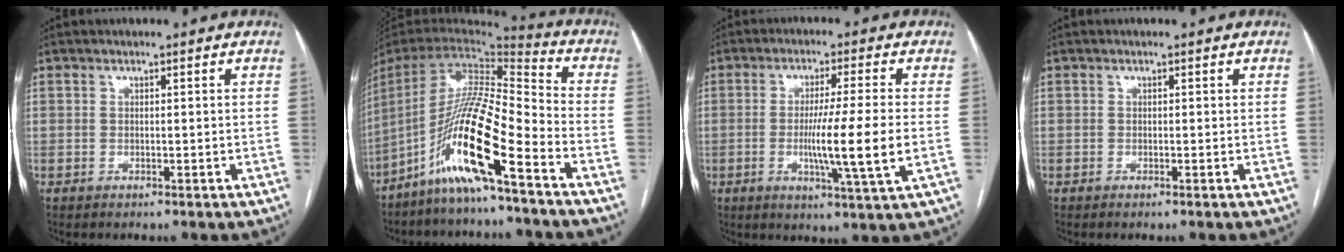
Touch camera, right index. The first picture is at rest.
{"total": 17.0, "force": [-9.8, 0.2, 13.9], "torque": [-0.280, -0.011, -0.190]}
{"total": 10.5, "force": [-1.4, -1.2, 10.3], "torque": [-0.179, -0.024, -0.028]}
{"total": 0.0}